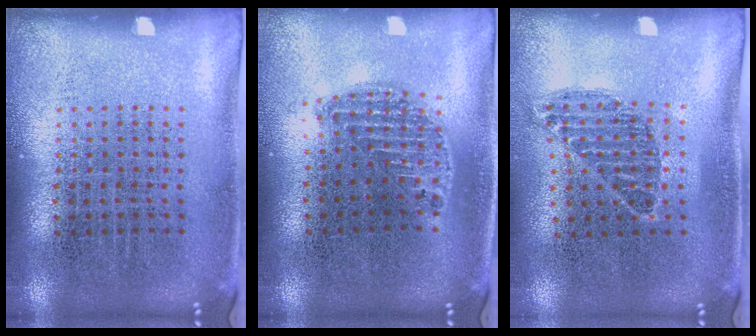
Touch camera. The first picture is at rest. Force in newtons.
{"total": 1.2, "press": 1.1, "slide": 0.5}
{"total": 0.9, "press": 0.8, "slide": 0.5}